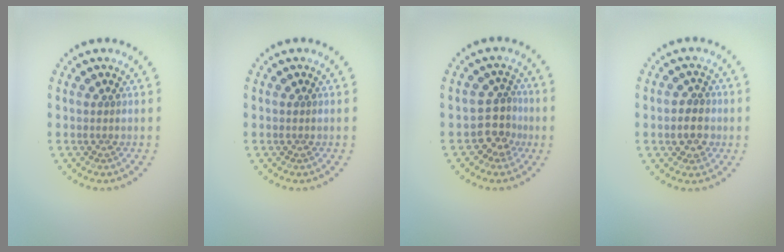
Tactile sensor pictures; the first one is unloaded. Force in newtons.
{"total": 0.0}
{"total": 2.8, "press": 2.3, "slide": 1.6}
{"total": 2.3, "press": 2.2, "slide": 0.6}